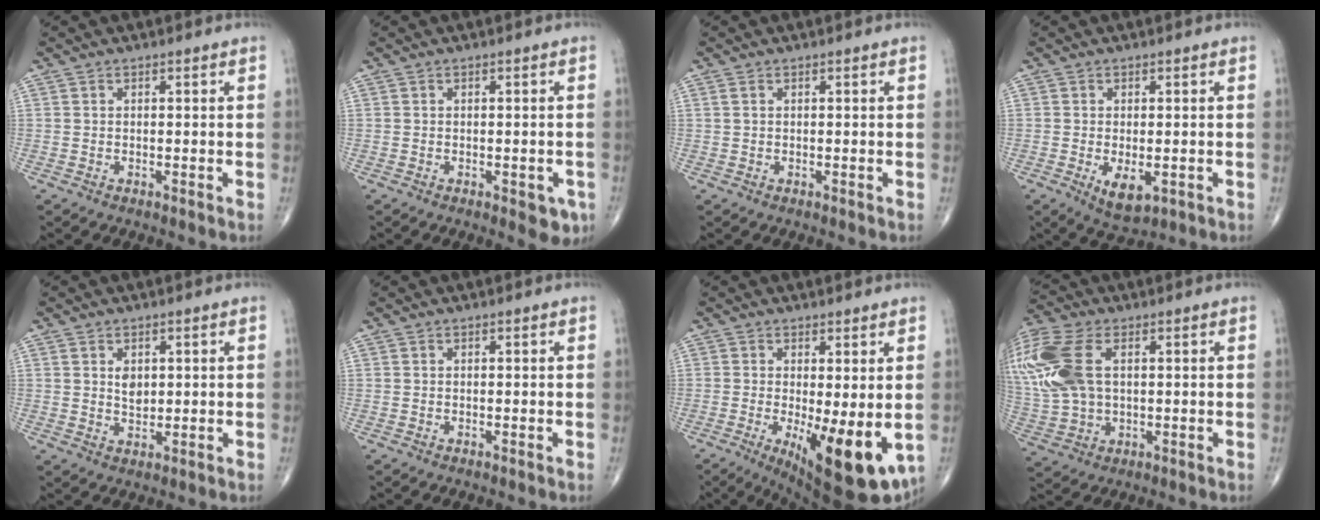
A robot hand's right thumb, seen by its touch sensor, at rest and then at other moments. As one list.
[{"total": 3.8, "force": [-1.5, 1.8, 3.0], "torque": [-0.016, 0.001, -0.013]}, {"total": 0.7, "force": [0.3, 0.3, 0.5], "torque": [-0.014, 0.009, 0.008]}, {"total": 5.1, "force": [-1.4, 2.5, 4.2], "torque": [-0.066, -0.012, -0.015]}, {"total": 4.2, "force": [0.7, 2.1, 3.5], "torque": [-0.063, -0.009, 0.015]}, {"total": 0.0}, {"total": 14.1, "force": [-2.8, 4.6, 13.0], "torque": [-0.179, -0.031, -0.026]}, {"total": 20.0, "force": [5.0, 12.2, 15.0], "torque": [-0.392, 0.014, 0.099]}]